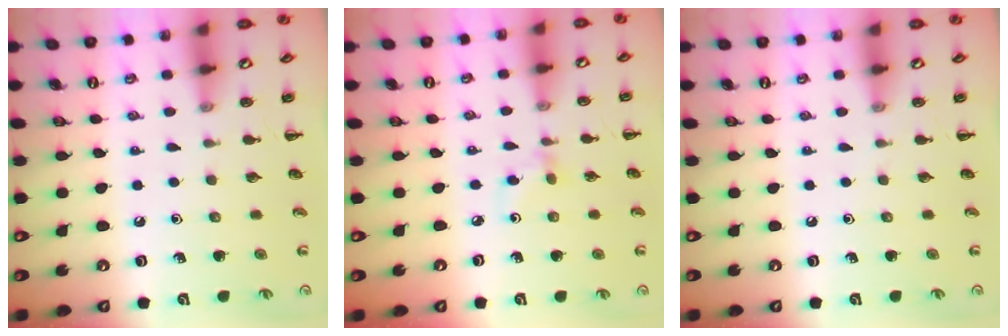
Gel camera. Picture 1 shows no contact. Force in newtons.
{"total": 2.5, "press": 2.4, "slide": 0.9}
{"total": 0.0}